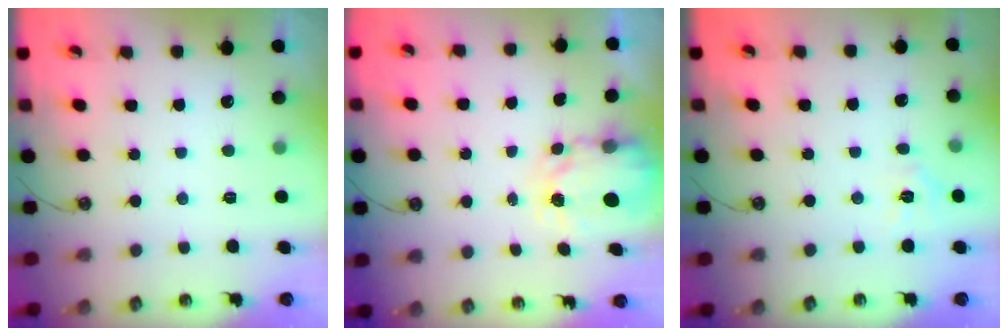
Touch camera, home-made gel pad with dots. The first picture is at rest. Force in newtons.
{"total": 4.0, "press": 4.0, "slide": 0.1}
{"total": 3.2, "press": 3.2, "slide": 0.4}